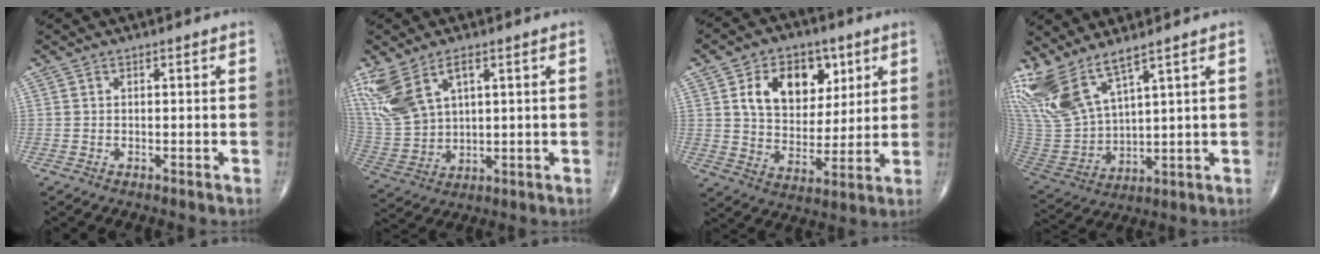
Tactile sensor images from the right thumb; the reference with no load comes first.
{"total": 12.4, "force": [6.1, 6.6, 8.6], "torque": [-0.190, -0.012, 0.140]}
{"total": 15.0, "force": [5.6, 10.4, 9.3], "torque": [-0.100, -0.019, 0.100]}
{"total": 13.9, "force": [9.8, 4.1, 9.0], "torque": [-0.194, -0.047, 0.217]}